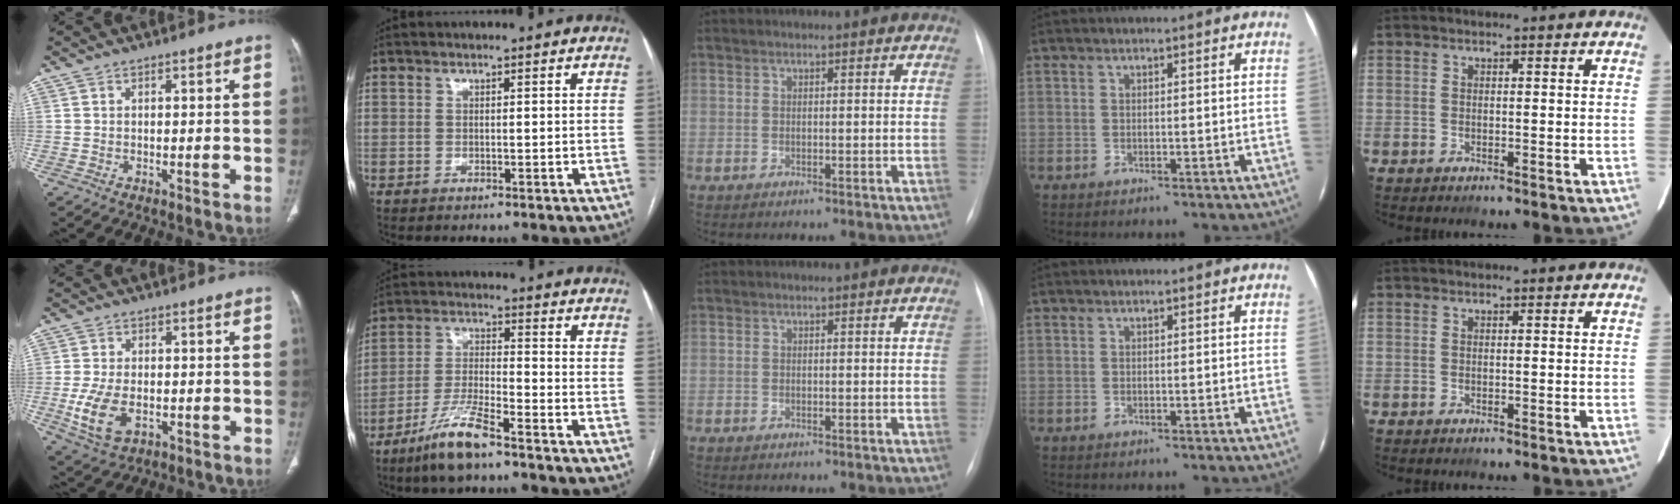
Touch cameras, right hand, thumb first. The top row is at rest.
{"thumb": {"total": 8.6, "force": [-2.2, 5.1, 6.6], "torque": [-0.137, -0.001, -0.031]}, "index": {"total": 8.8, "force": [-6.4, 0.9, 6.0], "torque": [-0.126, -0.017, -0.124]}}